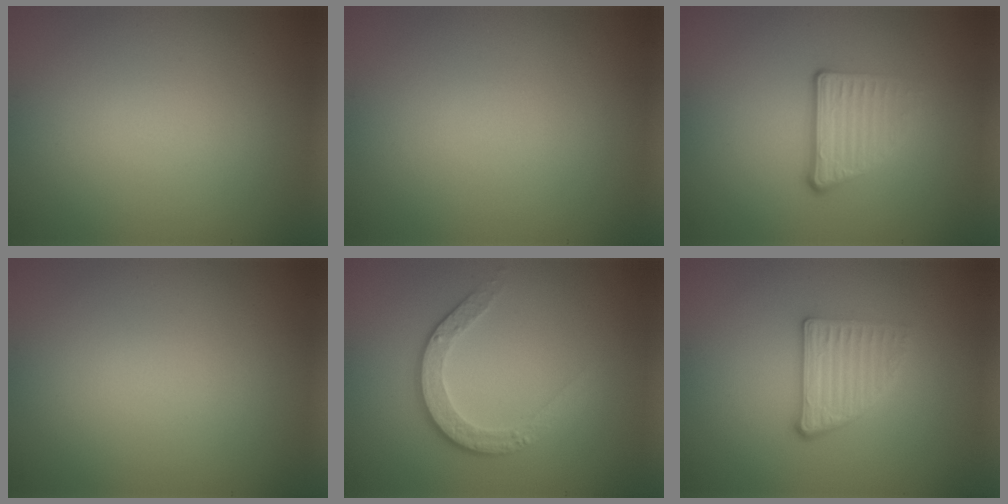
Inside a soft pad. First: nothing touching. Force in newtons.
{"total": 0.0}
{"total": 3.7, "press": 2.2, "slide": 3.0}
{"total": 0.0}
{"total": 3.5, "press": 2.6, "slide": 2.3}
{"total": 2.7, "press": 2.4, "slide": 1.2}